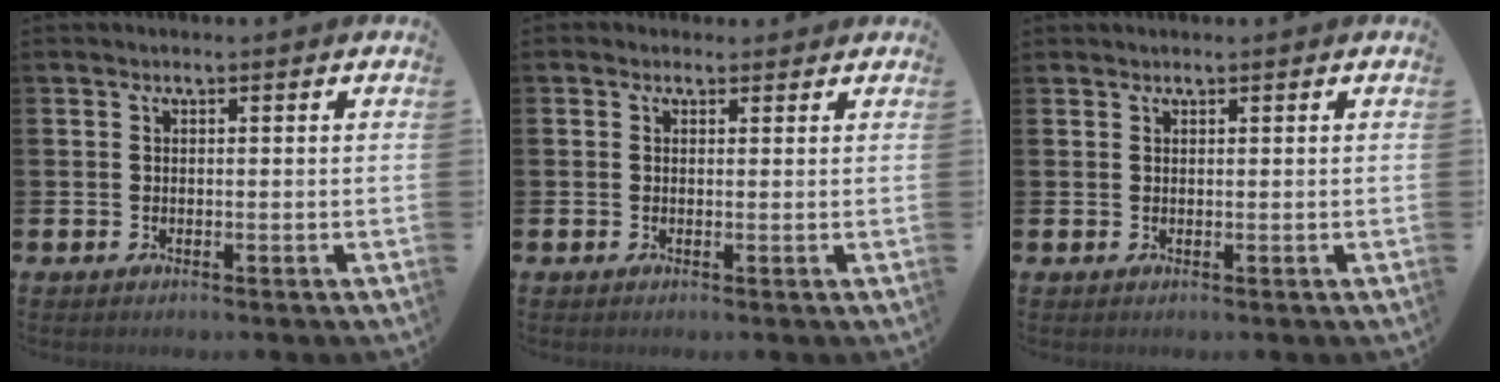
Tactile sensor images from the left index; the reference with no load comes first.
{"total": 0.9, "force": [0.6, 0.6, 0.1], "torque": [0.007, 0.005, 0.008]}
{"total": 0.8, "force": [0.7, 0.3, 0.0], "torque": [0.002, 0.001, 0.013]}